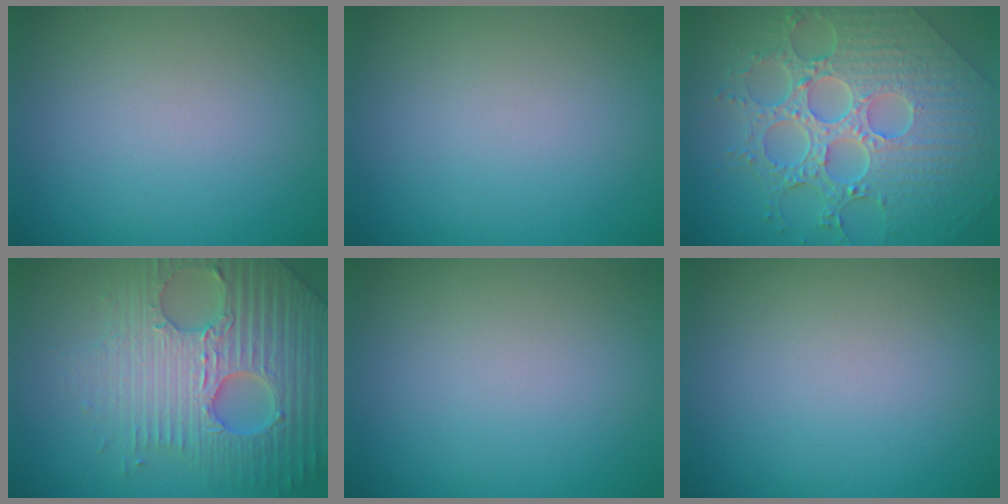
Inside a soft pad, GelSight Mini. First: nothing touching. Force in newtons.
{"total": 0.0}
{"total": 9.4, "press": 7.0, "slide": 6.3}
{"total": 7.3, "press": 7.1, "slide": 1.8}
{"total": 0.0}
{"total": 0.0}